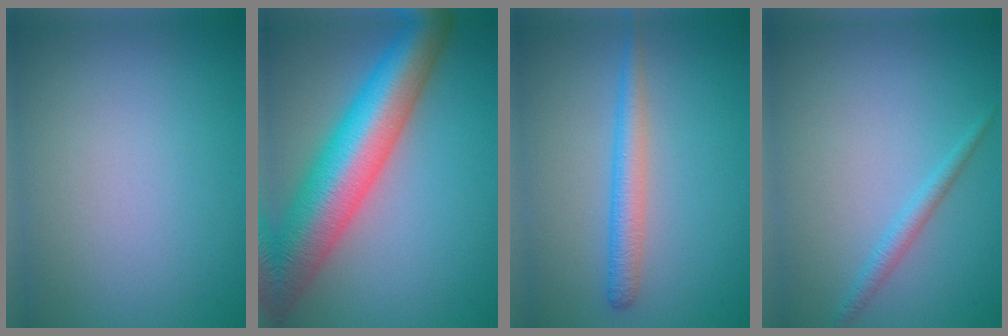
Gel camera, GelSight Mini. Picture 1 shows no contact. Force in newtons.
{"total": 11.9, "press": 11.9, "slide": 0.7}
{"total": 2.7, "press": 2.7, "slide": 0.1}
{"total": 1.5, "press": 1.5, "slide": 0.1}